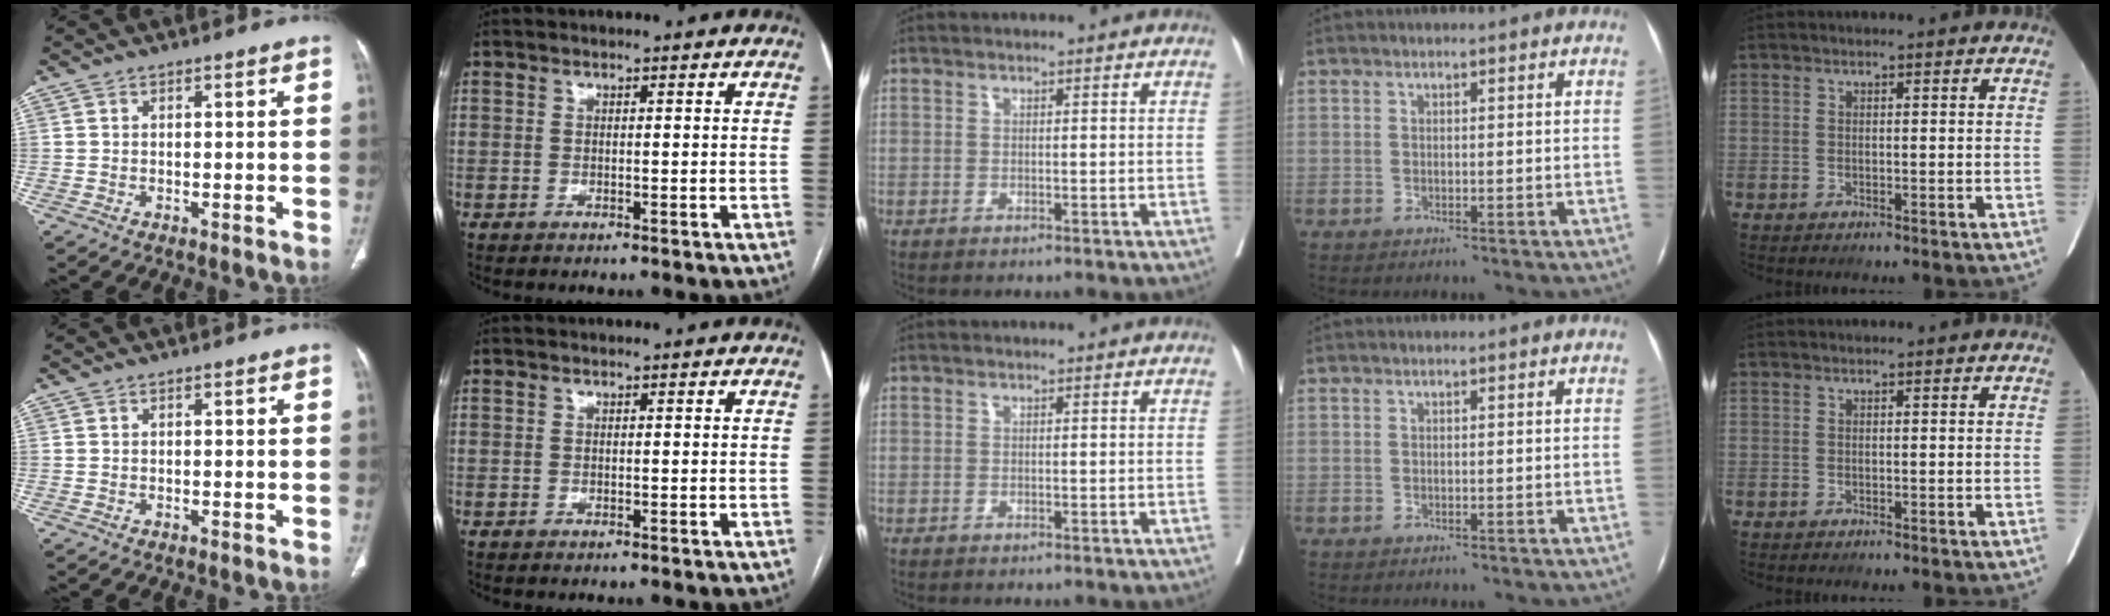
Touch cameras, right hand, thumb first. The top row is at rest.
{}